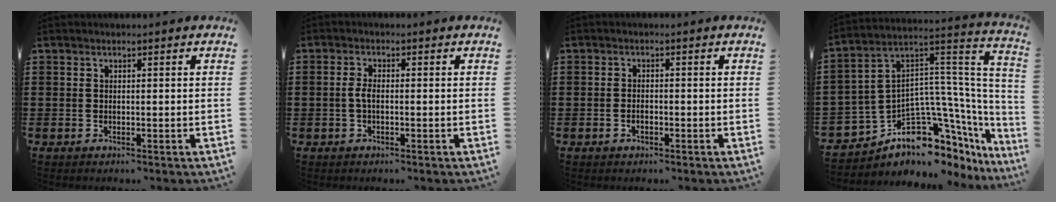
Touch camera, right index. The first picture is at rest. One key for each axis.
{"total": 2.0, "fx": -0.4, "fy": 0.7, "fz": 1.9, "tx": -0.050, "ty": -0.004, "tz": -0.013}
{"total": 1.0, "fx": -0.5, "fy": 0.5, "fz": 0.7, "tx": -0.015, "ty": -0.004, "tz": -0.008}
{"total": 9.4, "fx": -5.7, "fy": 5.4, "fz": 5.1, "tx": -0.117, "ty": -0.021, "tz": -0.112}